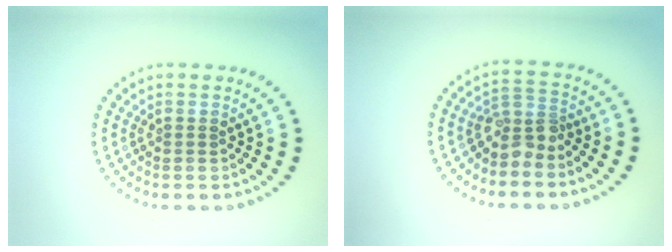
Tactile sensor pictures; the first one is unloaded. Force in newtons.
{"total": 2.6, "press": 1.9, "slide": 1.7}